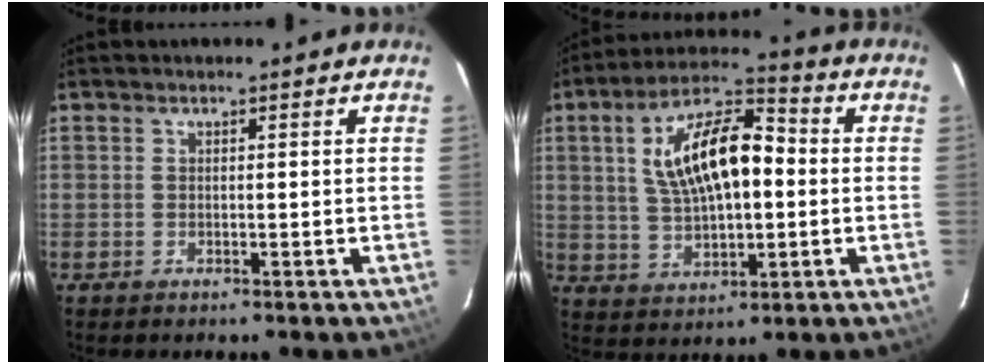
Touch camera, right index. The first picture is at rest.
{"total": 15.7, "force": [1.9, 7.3, 13.8], "torque": [-0.256, 0.025, 0.034]}